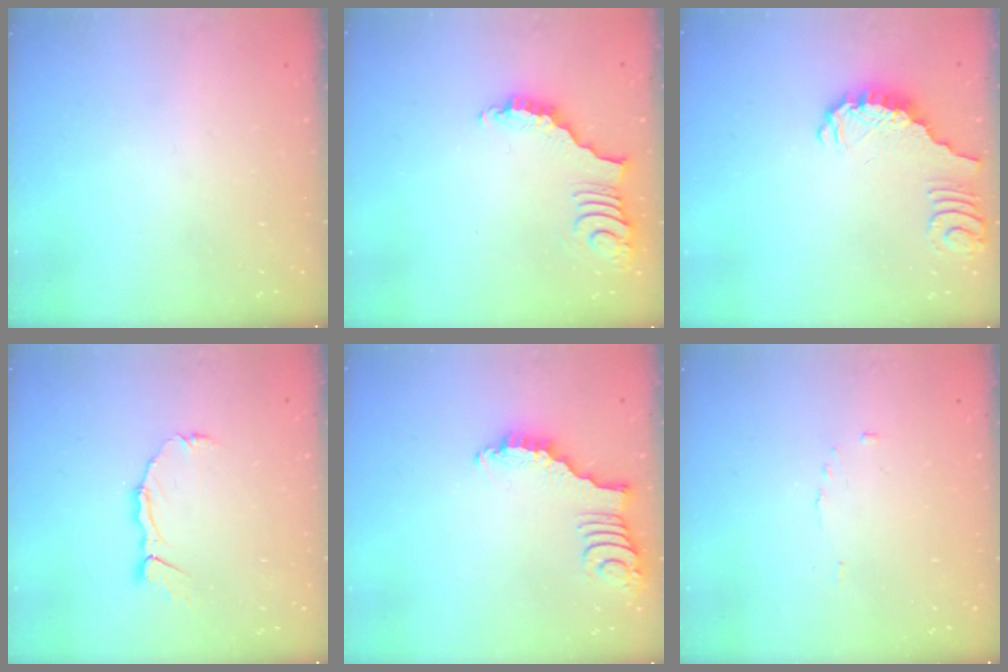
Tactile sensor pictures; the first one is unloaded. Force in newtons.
{"total": 3.9, "press": 3.8, "slide": 0.7}
{"total": 1.2, "press": 1.2, "slide": 0.2}
{"total": 5.2, "press": 5.2, "slide": 0.4}
{"total": 2.9, "press": 2.8, "slide": 0.4}
{"total": 2.0, "press": 2.0, "slide": 0.3}